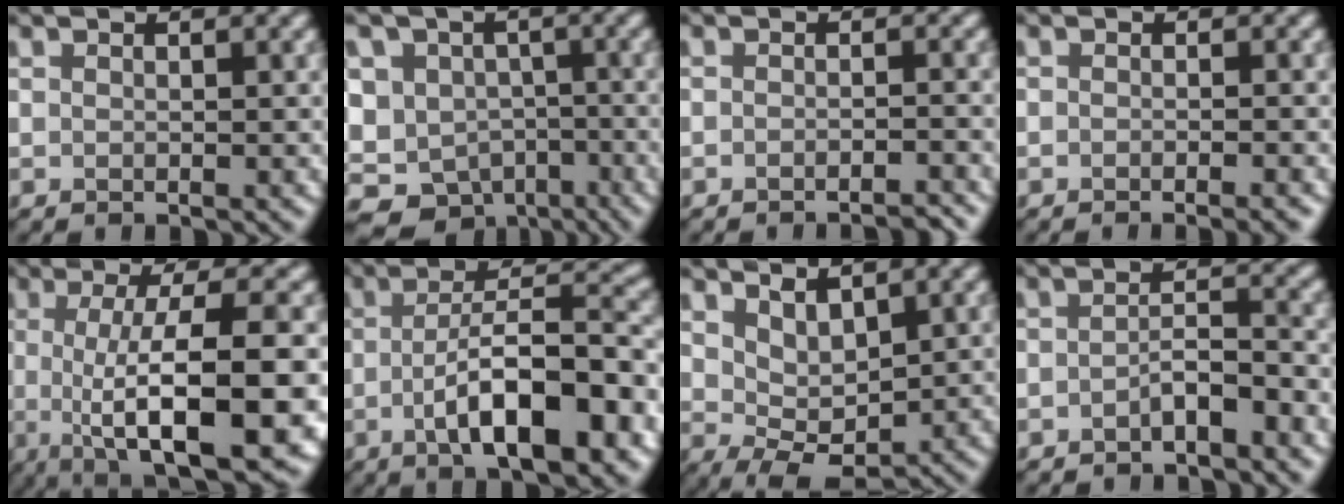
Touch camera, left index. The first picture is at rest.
{"total": 11.1, "force": [-6.0, 8.7, 3.3], "torque": [-0.066, -0.021, -0.087]}
{"total": 1.8, "force": [-1.7, 0.1, 0.7], "torque": [-0.001, -0.001, -0.032]}
{"total": 1.8, "force": [-1.2, 0.3, 1.3], "torque": [-0.009, -0.005, -0.020]}
{"total": 12.7, "force": [-2.4, 3.3, 12.1], "torque": [-0.154, -0.006, -0.032]}
{"total": 10.3, "force": [-3.1, 3.3, 9.2], "torque": [-0.135, 0.002, -0.052]}
{"total": 2.7, "force": [1.2, 1.4, 2.0], "torque": [-0.043, -0.014, 0.023]}
{"total": 2.5, "force": [-1.8, 0.7, 1.6], "torque": [-0.028, 0.009, -0.035]}